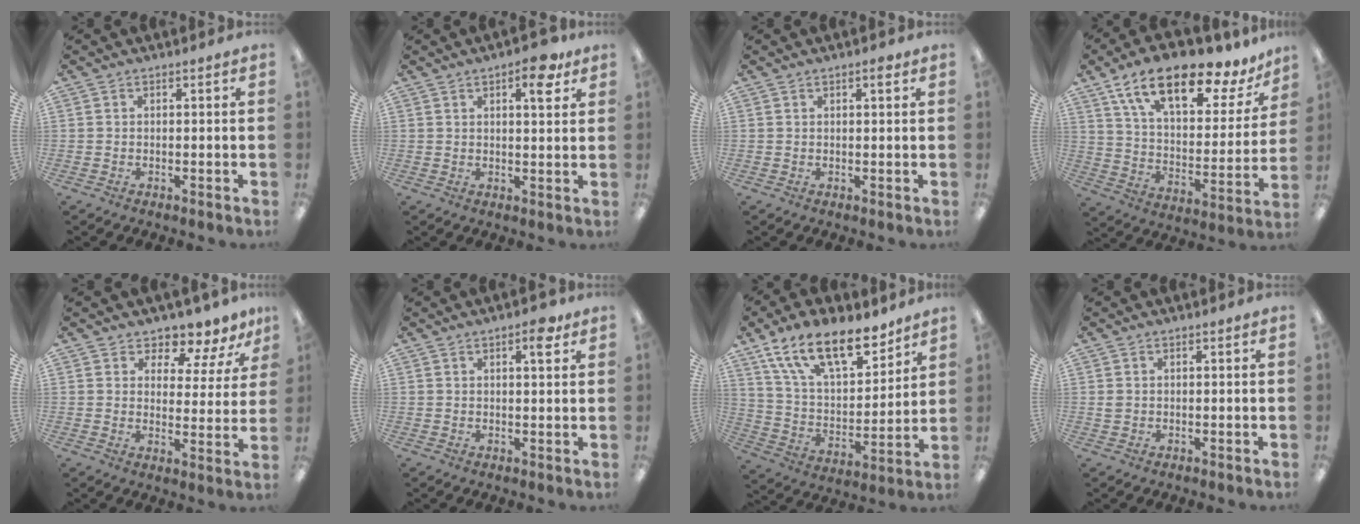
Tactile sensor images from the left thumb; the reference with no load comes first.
{"total": 7.4, "force": [4.3, 2.7, 5.4], "torque": [-0.059, -0.020, 0.064]}
{"total": 1.8, "force": [1.2, 0.5, 1.2], "torque": [-0.010, -0.004, 0.016]}
{"total": 19.8, "force": [13.8, 7.3, 12.2], "torque": [-0.205, -0.083, 0.236]}
{"total": 7.0, "force": [6.3, 2.3, 2.0], "torque": [-0.033, -0.057, 0.108]}
{"total": 4.6, "force": [2.7, 1.5, 3.4], "torque": [-0.041, -0.008, 0.039]}
{"total": 18.7, "force": [13.3, 8.2, 10.3], "torque": [-0.176, -0.073, 0.237]}
{"total": 1.1, "force": [0.3, 0.9, 0.5], "torque": [-0.011, 0.004, 0.005]}